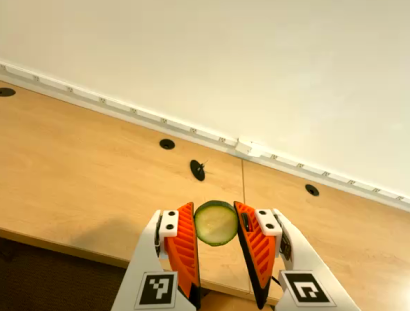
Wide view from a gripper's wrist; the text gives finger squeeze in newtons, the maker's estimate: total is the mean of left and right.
{"total": 10.4, "left": 10.4, "right": 10.5}